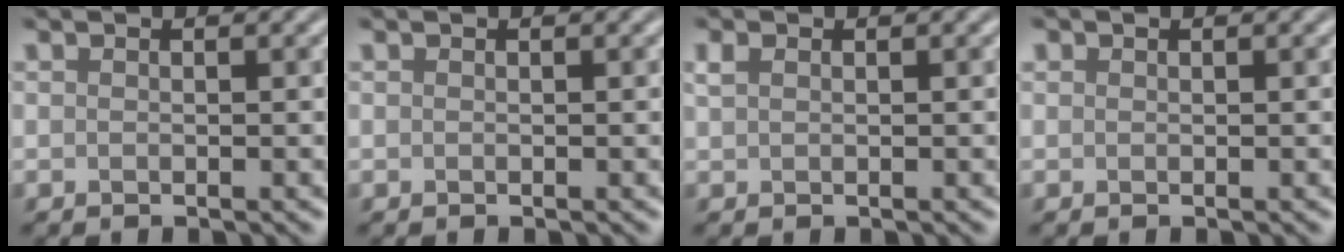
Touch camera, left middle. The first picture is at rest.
{"total": 0.0}
{"total": 1.1, "force": [0.6, 0.6, 0.6], "torque": [-0.014, 0.004, 0.013]}
{"total": 0.0}